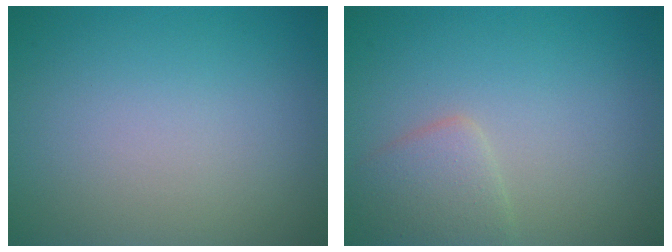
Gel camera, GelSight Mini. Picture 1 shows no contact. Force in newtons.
{"total": 2.5, "press": 2.5, "slide": 0.1}